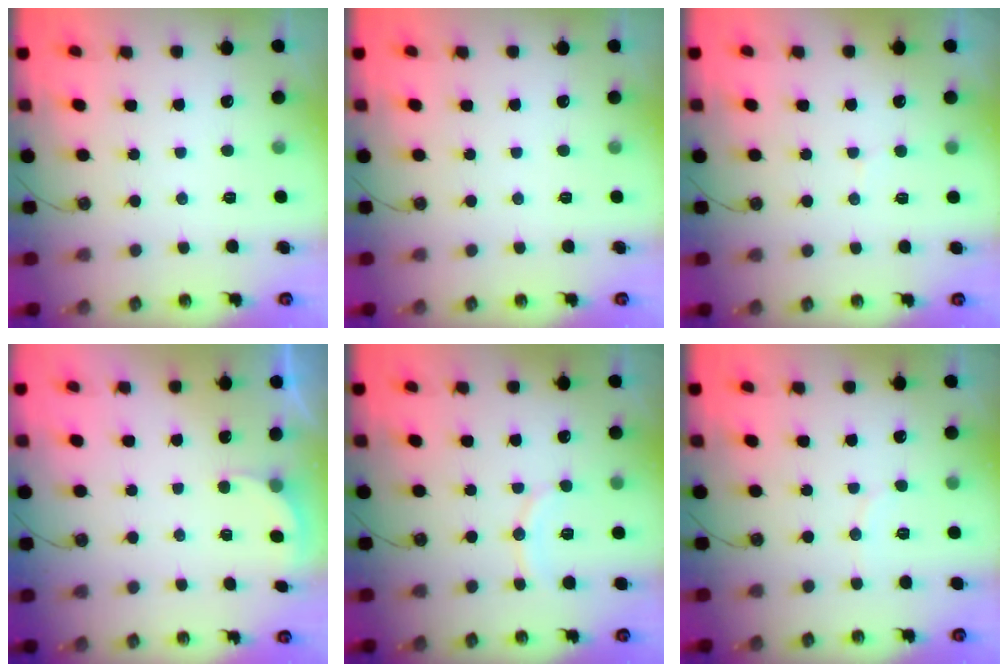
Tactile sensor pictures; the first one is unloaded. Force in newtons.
{"total": 0.0}
{"total": 5.4, "press": 5.4, "slide": 0.5}
{"total": 2.3, "press": 2.1, "slide": 0.8}
{"total": 7.7, "press": 7.5, "slide": 1.6}
{"total": 2.9, "press": 2.9, "slide": 0.3}